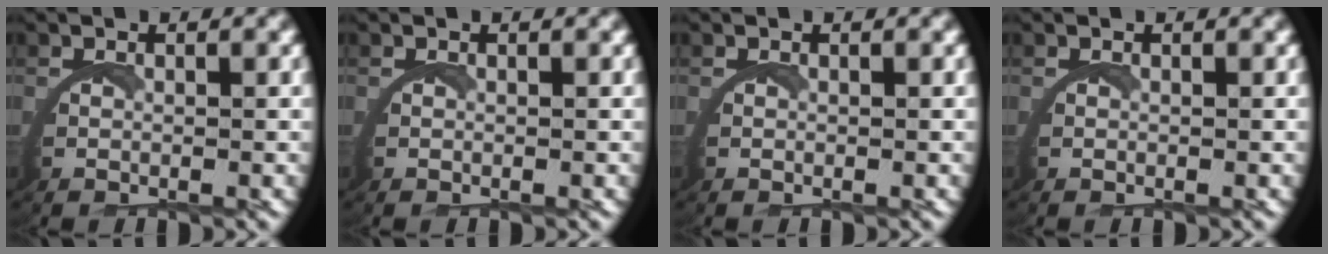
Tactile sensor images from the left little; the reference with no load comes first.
{"total": 0.0}
{"total": 0.0}
{"total": 0.0}